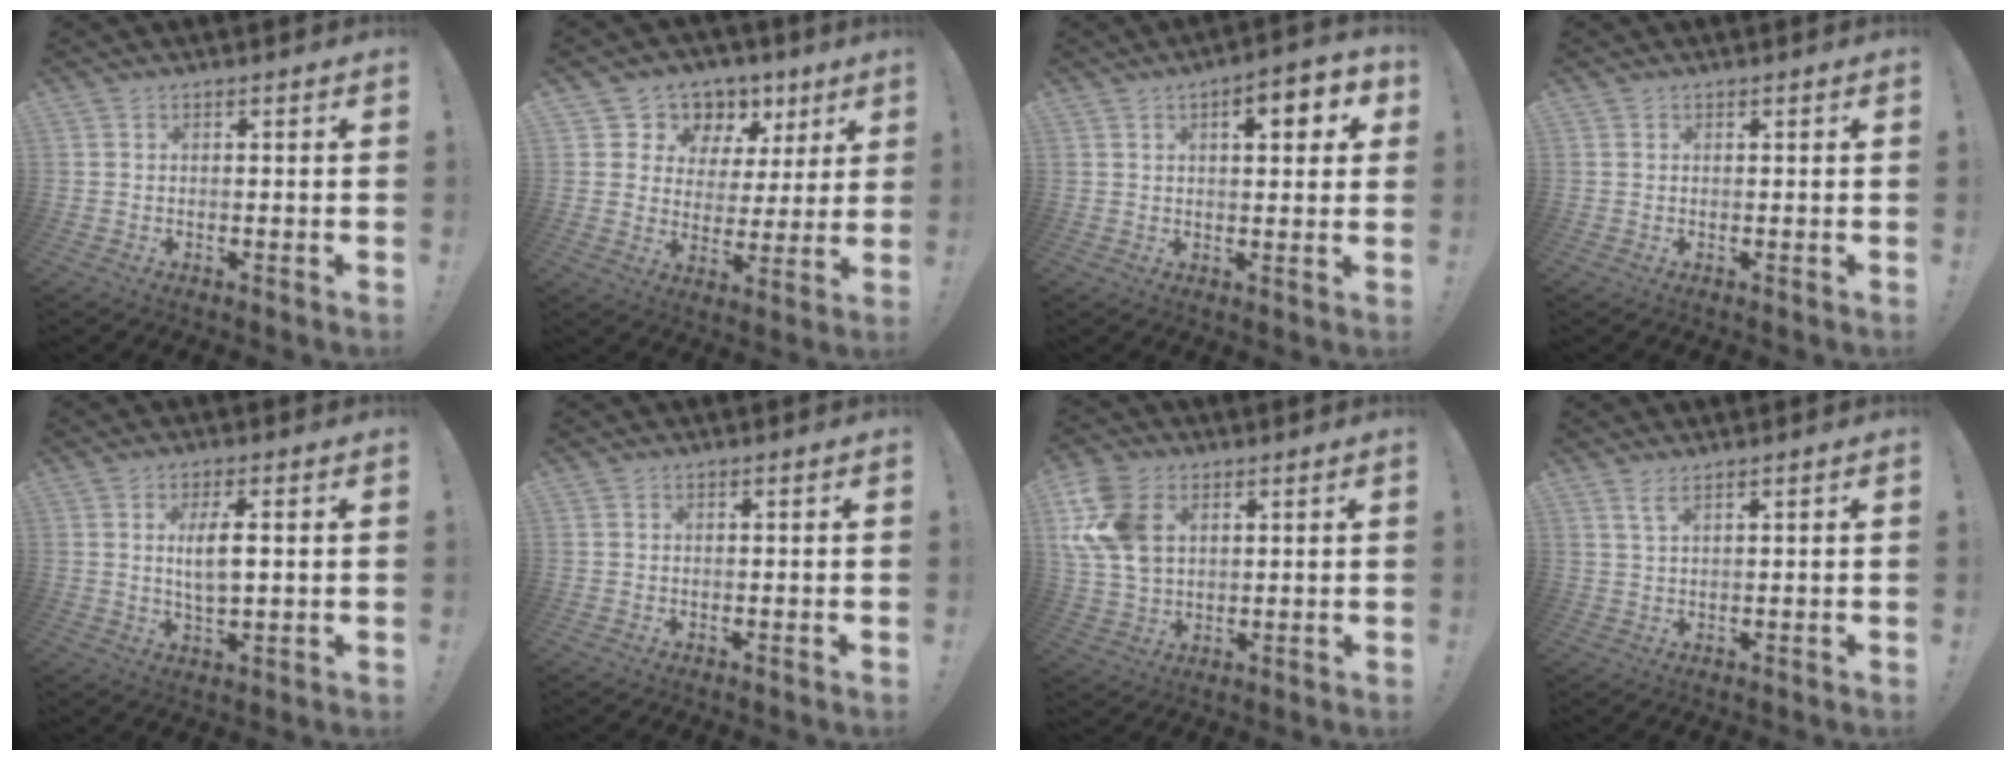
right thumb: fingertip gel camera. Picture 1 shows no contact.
{"total": 8.4, "force": [4.3, 7.0, 1.8], "torque": [-0.027, -0.034, 0.086]}
{"total": 7.3, "force": [2.4, 3.1, 6.2], "torque": [-0.067, -0.009, 0.030]}
{"total": 0.0}
{"total": 6.7, "force": [1.1, 2.3, 6.2], "torque": [-0.101, -0.010, 0.013]}
{"total": 0.0}
{"total": 14.7, "force": [4.6, 10.4, 9.3], "torque": [-0.197, -0.004, 0.094]}
{"total": 2.9, "force": [1.9, 0.6, 2.1], "torque": [-0.046, -0.003, 0.033]}